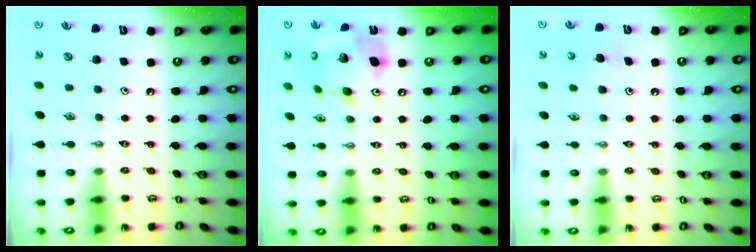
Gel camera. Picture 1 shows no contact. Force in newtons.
{"total": 16.5, "press": 16.2, "slide": 3.1}
{"total": 5.8, "press": 5.7, "slide": 0.6}